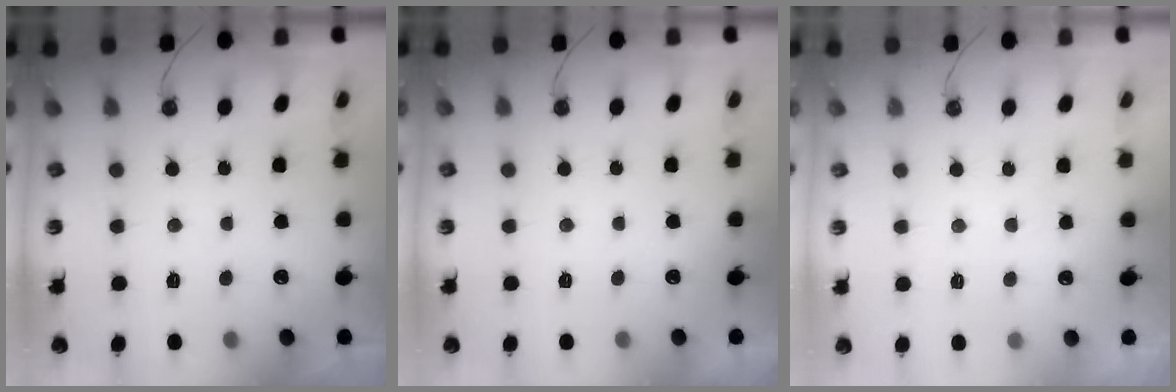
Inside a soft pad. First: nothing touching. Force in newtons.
{"total": 0.0}
{"total": 1.9, "press": 1.9, "slide": 0.3}